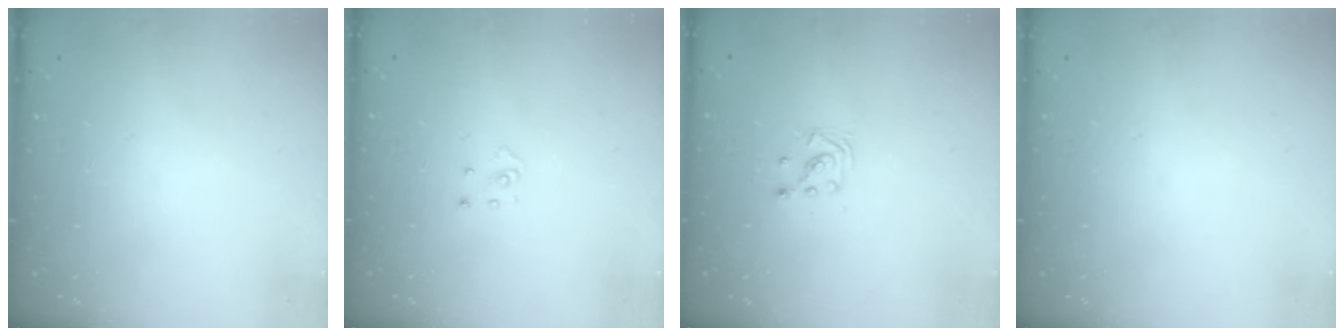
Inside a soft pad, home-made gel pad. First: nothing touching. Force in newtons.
{"total": 2.8, "press": 2.8, "slide": 0.3}
{"total": 3.0, "press": 3.0, "slide": 0.5}
{"total": 0.0}